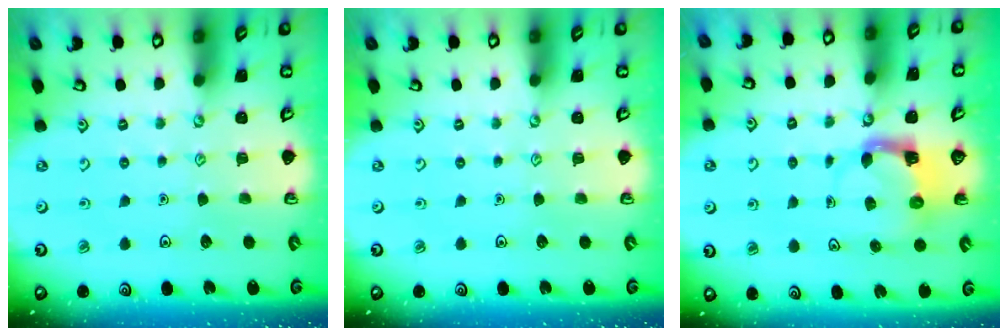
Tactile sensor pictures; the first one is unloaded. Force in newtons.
{"total": 0.0}
{"total": 3.7, "press": 3.7, "slide": 0.7}